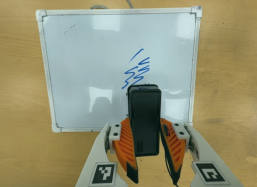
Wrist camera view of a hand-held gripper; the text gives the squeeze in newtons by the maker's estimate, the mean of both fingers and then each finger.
{"total": 5.9, "left": 5.2, "right": 6.6}